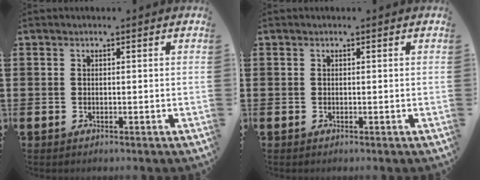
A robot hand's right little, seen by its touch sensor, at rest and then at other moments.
{"total": 0.0}